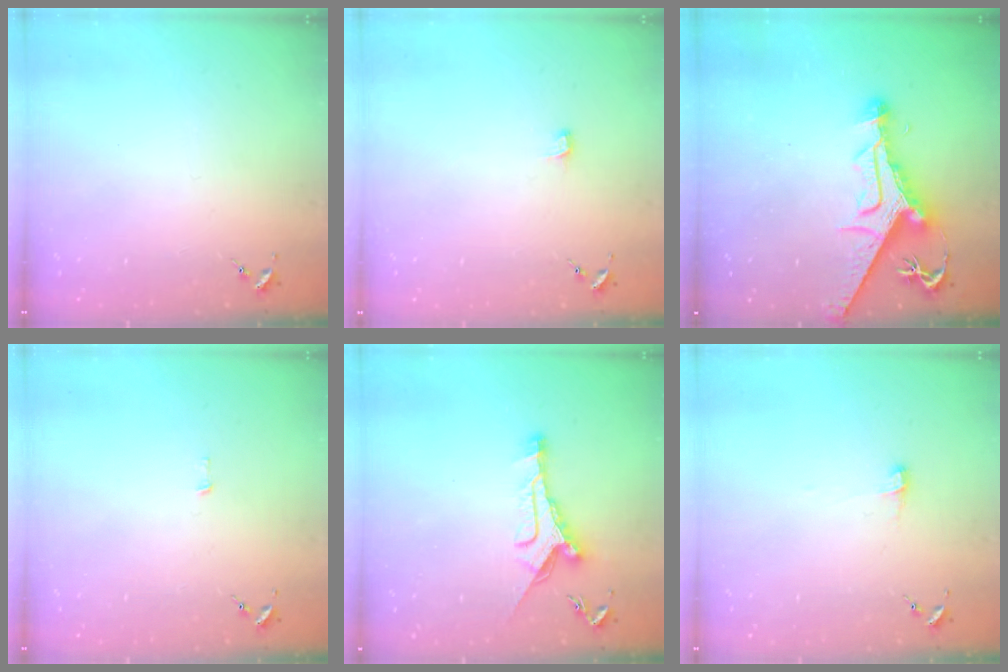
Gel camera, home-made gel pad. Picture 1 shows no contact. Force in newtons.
{"total": 3.5, "press": 3.5, "slide": 0.4}
{"total": 14.2, "press": 14.1, "slide": 1.7}
{"total": 1.9, "press": 1.9, "slide": 0.1}
{"total": 10.0, "press": 10.0, "slide": 0.1}
{"total": 5.0, "press": 5.0, "slide": 0.4}